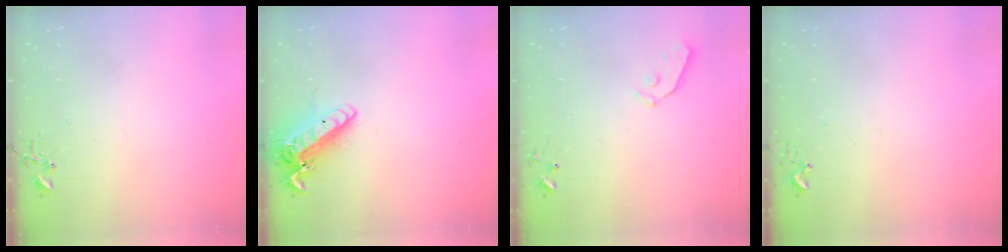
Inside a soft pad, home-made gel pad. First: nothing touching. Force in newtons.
{"total": 15.7, "press": 15.3, "slide": 3.3}
{"total": 4.0, "press": 4.0, "slide": 0.2}
{"total": 2.7, "press": 2.7, "slide": 0.3}